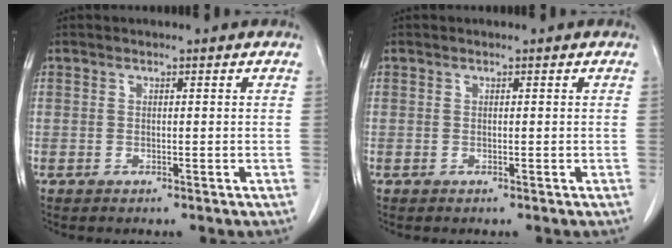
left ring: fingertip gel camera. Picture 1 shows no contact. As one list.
[{"total": 0.0}]